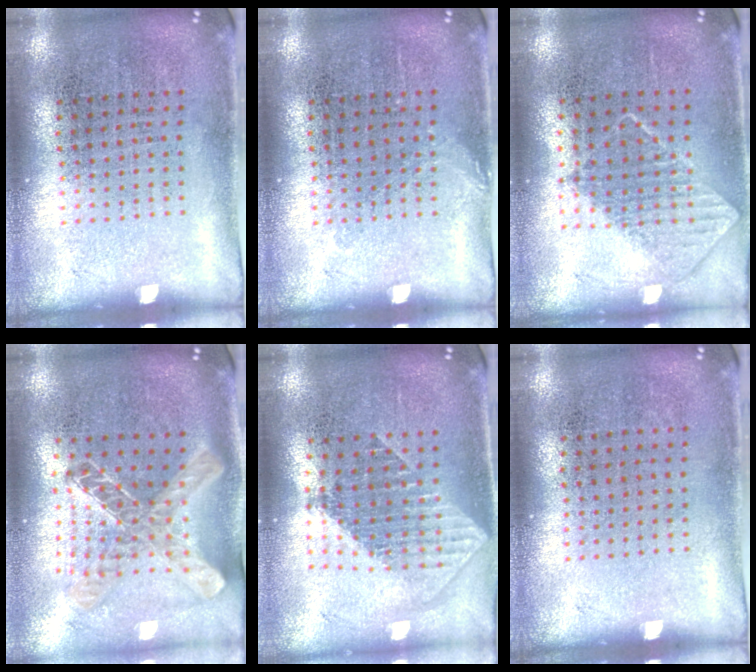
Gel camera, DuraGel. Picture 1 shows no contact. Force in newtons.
{"total": 0.6, "press": 0.6, "slide": 0.1}
{"total": 0.8, "press": 0.8, "slide": 0.2}
{"total": 1.5, "press": 1.3, "slide": 0.6}
{"total": 1.9, "press": 1.5, "slide": 1.1}
{"total": 0.0}